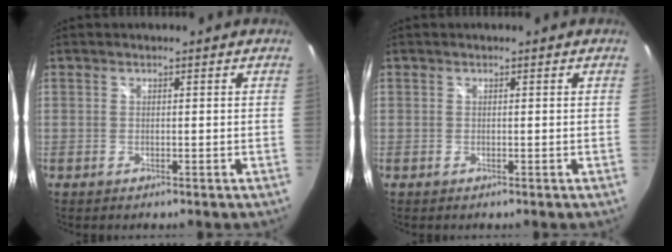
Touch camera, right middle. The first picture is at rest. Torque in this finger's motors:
{"motor_torque": [0.00, 0.00, 0.00, 0.00]}